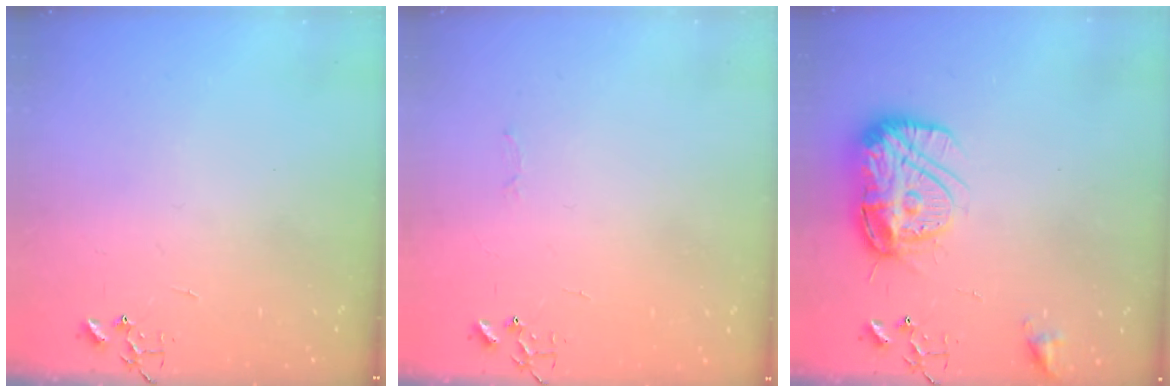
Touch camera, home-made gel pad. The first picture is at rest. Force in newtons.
{"total": 2.5, "press": 2.5, "slide": 0.4}
{"total": 16.8, "press": 16.7, "slide": 1.5}